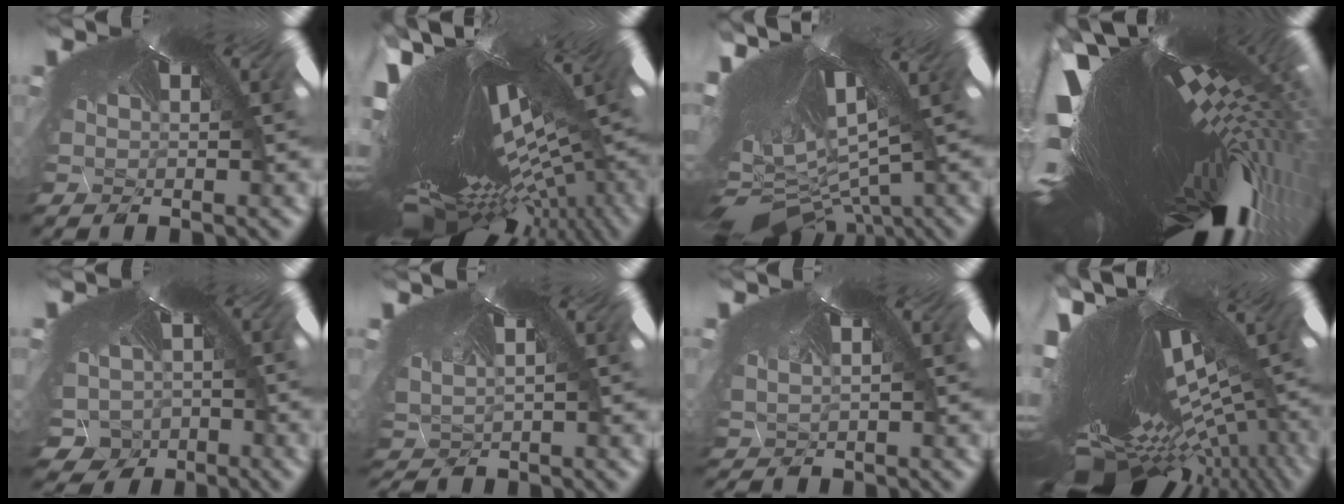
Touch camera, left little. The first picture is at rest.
{"total": 7.5, "force": [-6.6, -1.2, 3.4], "torque": [-0.066, -0.109, -0.068]}
{"total": 6.7, "force": [-6.3, -0.3, 2.3], "torque": [-0.029, -0.095, -0.083]}
{"total": 6.0, "force": [-5.0, 0.0, 3.3], "torque": [-0.085, -0.095, -0.051]}
{"total": 8.0, "force": [-7.3, 3.1, 0.7], "torque": [0.023, -0.071, -0.110]}
{"total": 2.2, "force": [-1.7, -1.3, -0.8], "torque": [-0.005, -0.023, -0.008]}
{"total": 1.8, "force": [-0.9, -1.3, -1.0], "torque": [0.004, -0.012, 0.002]}
{"total": 8.0, "force": [-7.5, -1.1, 2.6], "torque": [-0.038, -0.107, -0.088]}